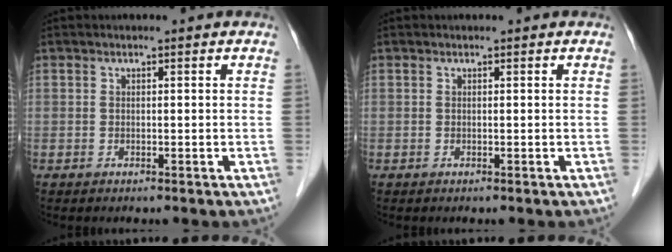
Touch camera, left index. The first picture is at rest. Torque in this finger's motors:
{"motor_torque": [0.00, 0.00, 0.00, 0.00]}